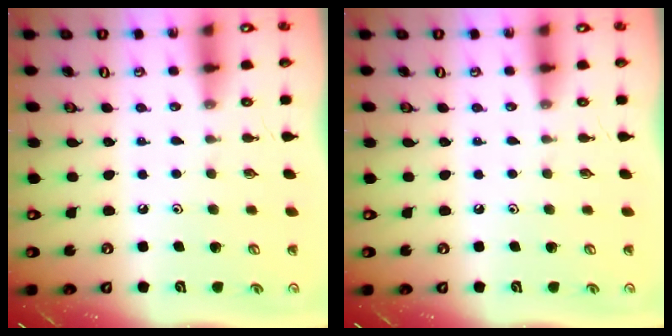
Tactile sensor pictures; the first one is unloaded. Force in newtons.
{"total": 0.0}